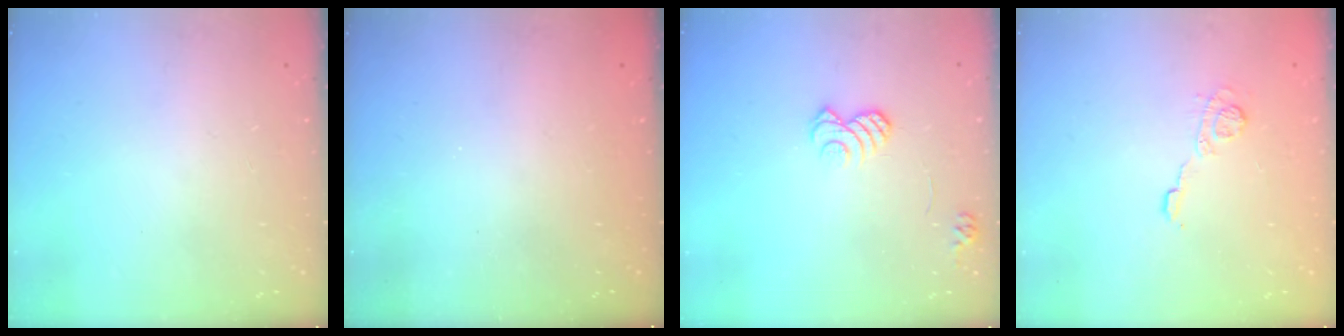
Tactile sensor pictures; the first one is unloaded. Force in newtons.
{"total": 2.4, "press": 2.3, "slide": 0.7}
{"total": 7.9, "press": 7.9, "slide": 0.4}
{"total": 6.2, "press": 6.2, "slide": 0.9}